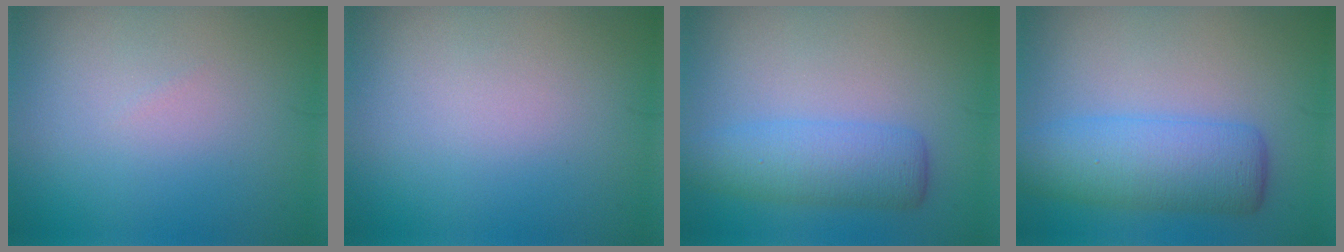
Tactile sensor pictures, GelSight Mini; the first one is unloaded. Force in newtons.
{"total": 0.0}
{"total": 4.5, "press": 4.5, "slide": 0.1}
{"total": 6.3, "press": 6.3, "slide": 0.2}